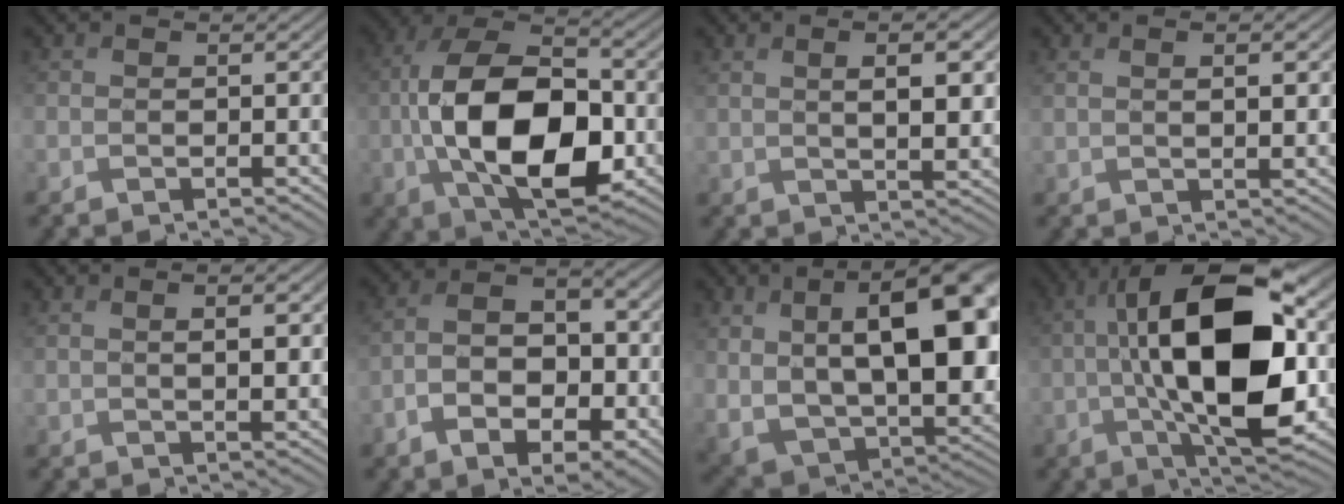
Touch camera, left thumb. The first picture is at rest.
{"total": 15.9, "force": [-2.7, 8.8, 12.9], "torque": [-0.265, -0.013, -0.052]}
{"total": 5.4, "force": [1.7, 2.0, 4.7], "torque": [-0.079, 0.000, 0.030]}
{"total": 3.0, "force": [1.2, 1.0, 2.5], "torque": [-0.050, -0.002, 0.028]}
{"total": 4.0, "force": [1.4, 1.4, 3.5], "torque": [-0.065, -0.003, 0.031]}
{"total": 9.2, "force": [-3.4, 5.7, 6.4], "torque": [-0.118, -0.011, -0.061]}
{"total": 18.5, "force": [4.3, 10.0, 14.9], "torque": [-0.262, -0.001, 0.079]}
{"total": 17.4, "force": [-0.3, 8.0, 15.5], "torque": [-0.279, 0.007, -0.007]}